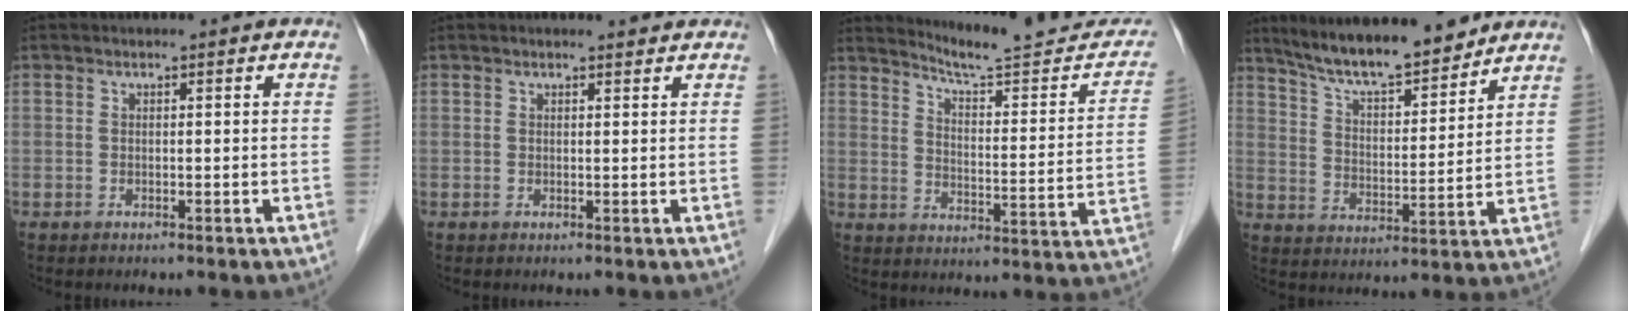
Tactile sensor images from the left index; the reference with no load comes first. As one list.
[{"total": 1.6, "force": [1.6, 0.3, 0.2], "torque": [-0.012, 0.002, 0.020]}, {"total": 17.9, "force": [17.0, 1.4, 5.5], "torque": [-0.068, -0.064, 0.216]}, {"total": 13.2, "force": [11.7, 1.9, 5.7], "torque": [-0.095, 0.005, 0.199]}]